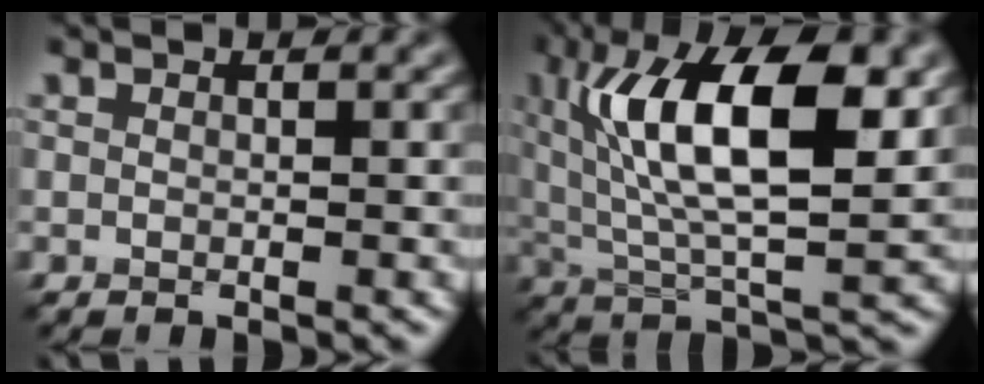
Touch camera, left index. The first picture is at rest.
{"total": 11.7, "force": [3.6, 4.2, 10.4], "torque": [-0.174, 0.006, 0.060]}